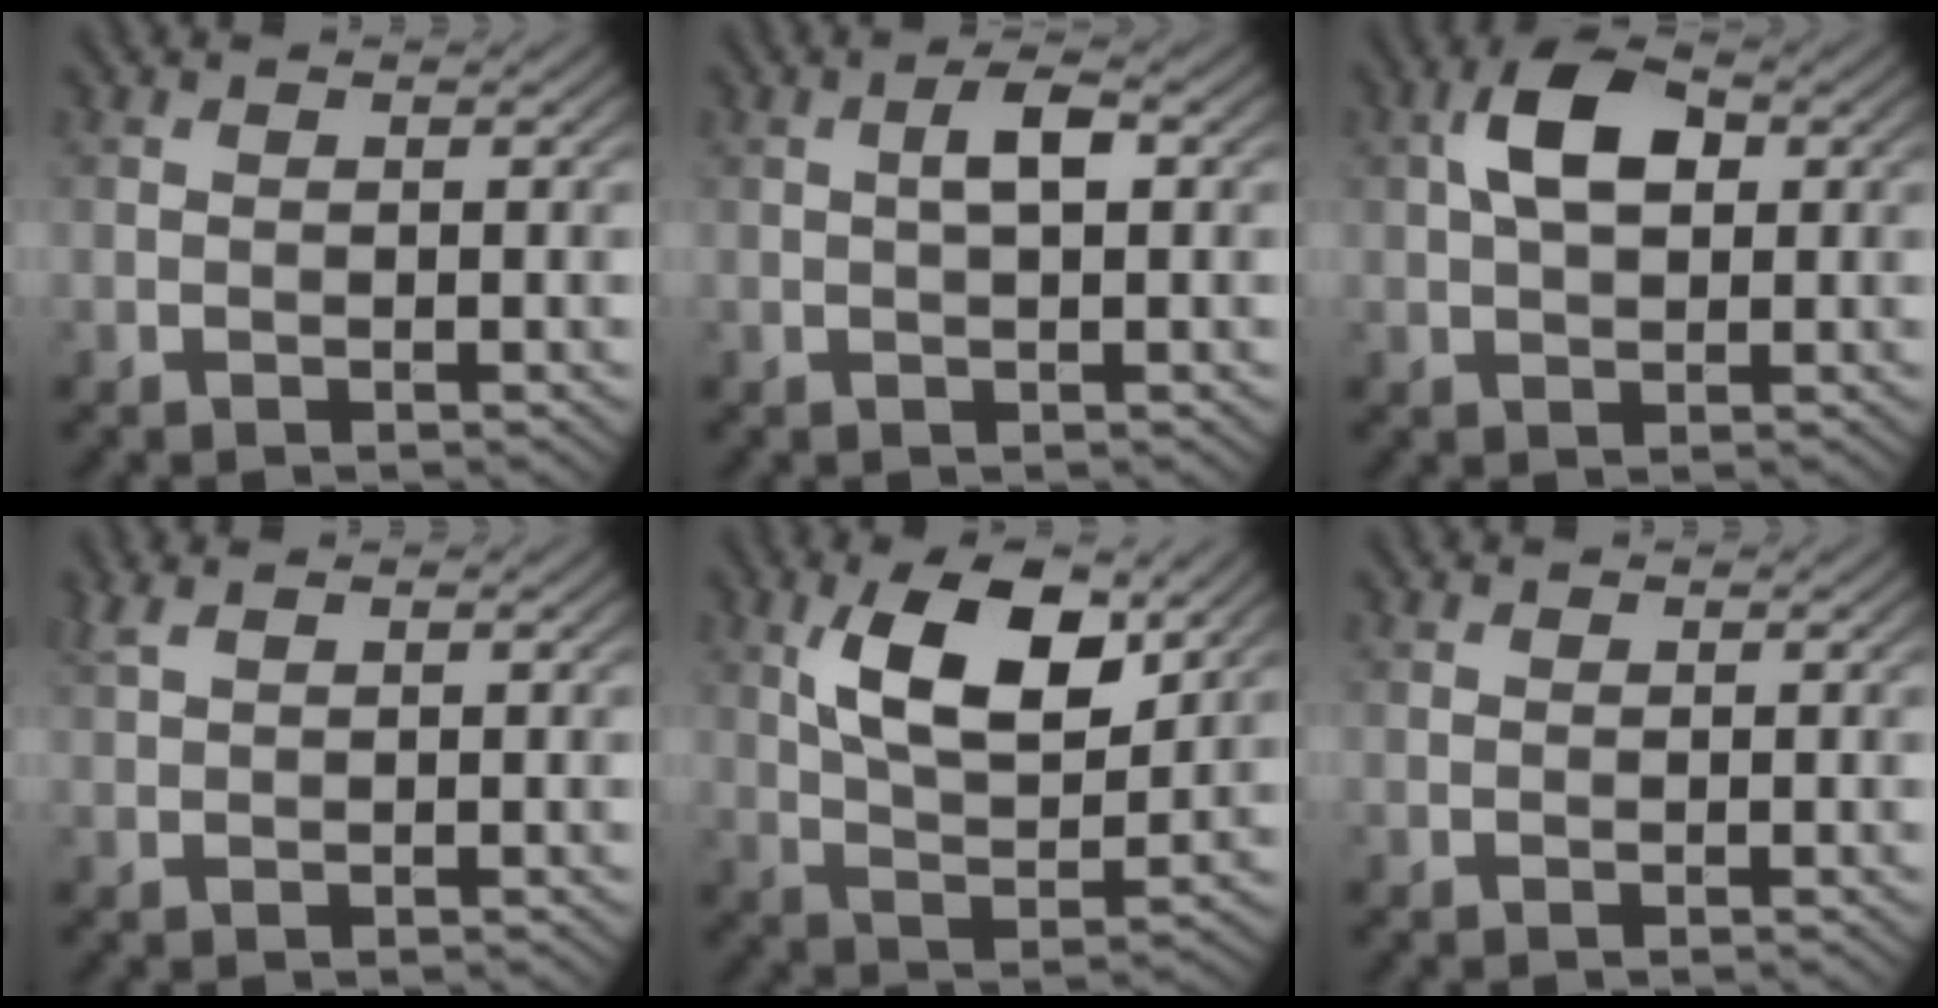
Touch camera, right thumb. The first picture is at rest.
{"total": 2.8, "force": [0.4, 0.8, 2.6], "torque": [-0.048, 0.009, 0.004]}
{"total": 6.3, "force": [1.4, 3.5, 5.1], "torque": [-0.100, 0.013, 0.019]}
{"total": 1.7, "force": [1.2, 0.3, 1.1], "torque": [-0.033, 0.009, 0.030]}
{"total": 11.1, "force": [4.7, 5.0, 8.7], "torque": [-0.161, -0.001, 0.088]}
{"total": 0.0}